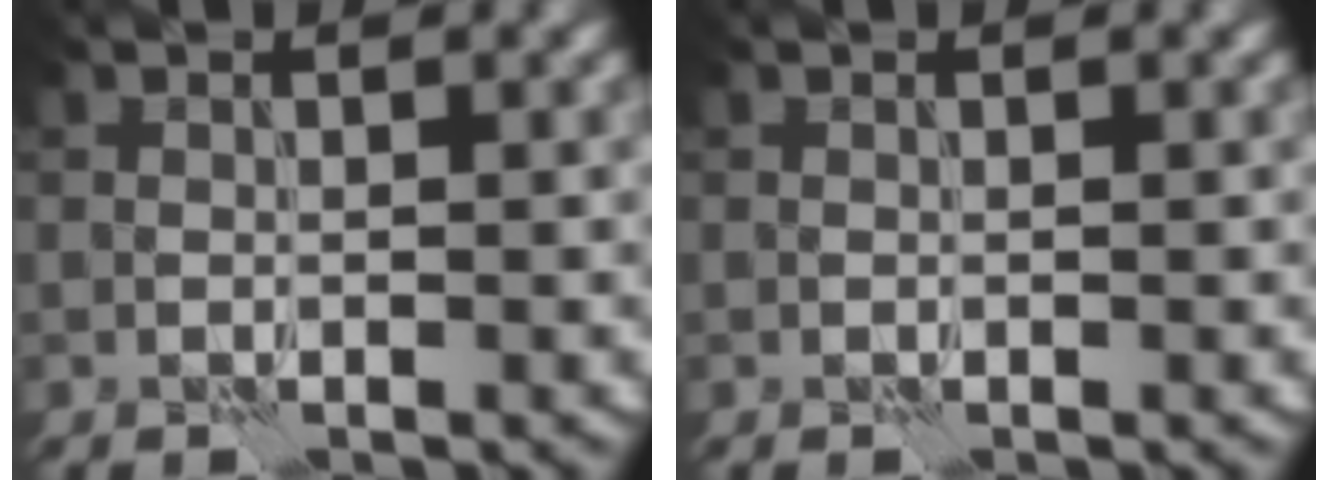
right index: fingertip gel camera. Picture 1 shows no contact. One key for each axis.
{"total": 0.0}